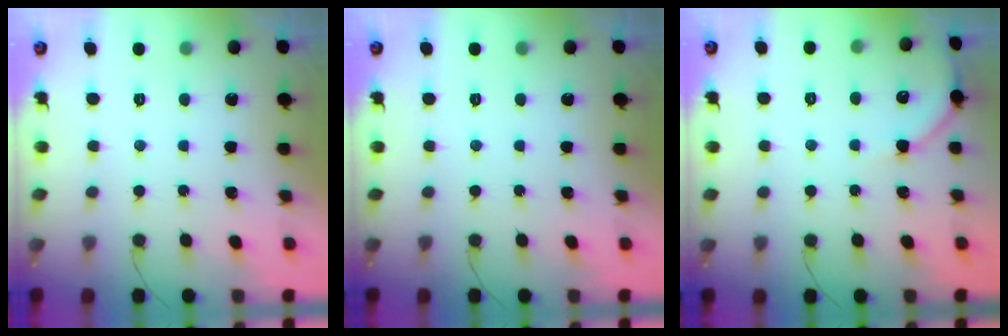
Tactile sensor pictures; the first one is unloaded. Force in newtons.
{"total": 0.0}
{"total": 6.7, "press": 6.6, "slide": 0.9}